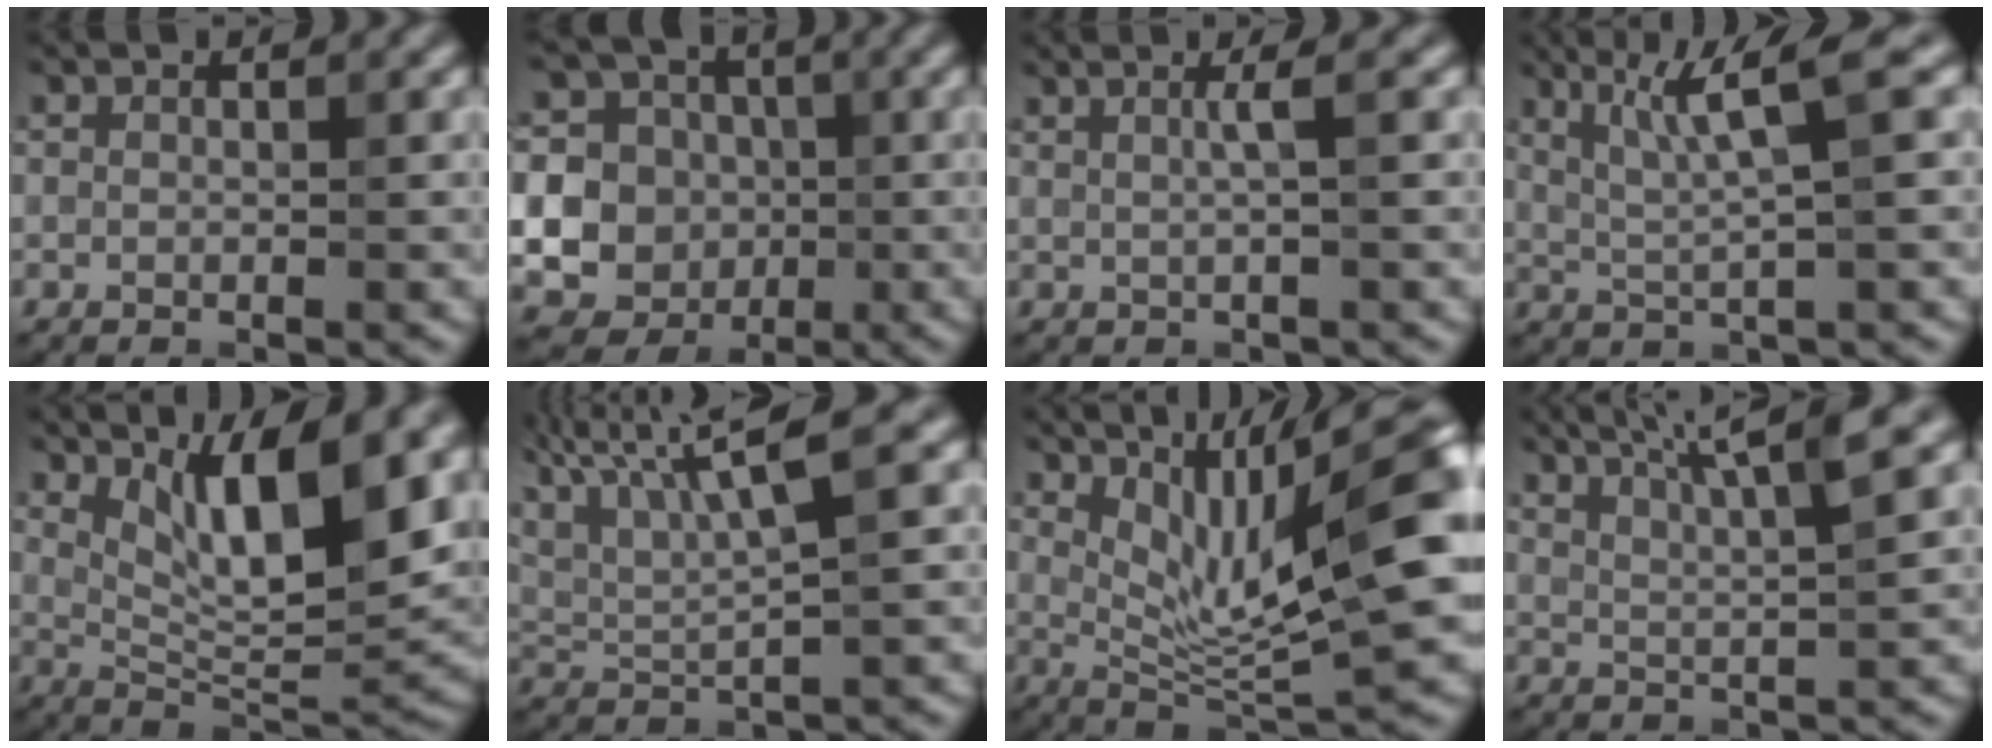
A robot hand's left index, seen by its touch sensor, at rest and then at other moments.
{"total": 17.1, "force": [-0.2, 16.4, 4.7], "torque": [-0.127, 0.009, -0.022]}
{"total": 2.1, "force": [0.5, 0.4, 2.0], "torque": [-0.031, 0.005, 0.003]}
{"total": 5.4, "force": [2.0, 0.5, 5.0], "torque": [-0.097, 0.006, 0.043]}
{"total": 10.7, "force": [4.3, 2.9, 9.3], "torque": [-0.140, -0.008, 0.077]}
{"total": 8.8, "force": [5.2, 1.9, 6.8], "torque": [-0.130, 0.024, 0.096]}
{"total": 12.4, "force": [3.9, 3.0, 11.4], "torque": [-0.180, 0.010, 0.070]}
{"total": 6.2, "force": [4.1, 1.0, 4.6], "torque": [-0.071, 0.021, 0.051]}